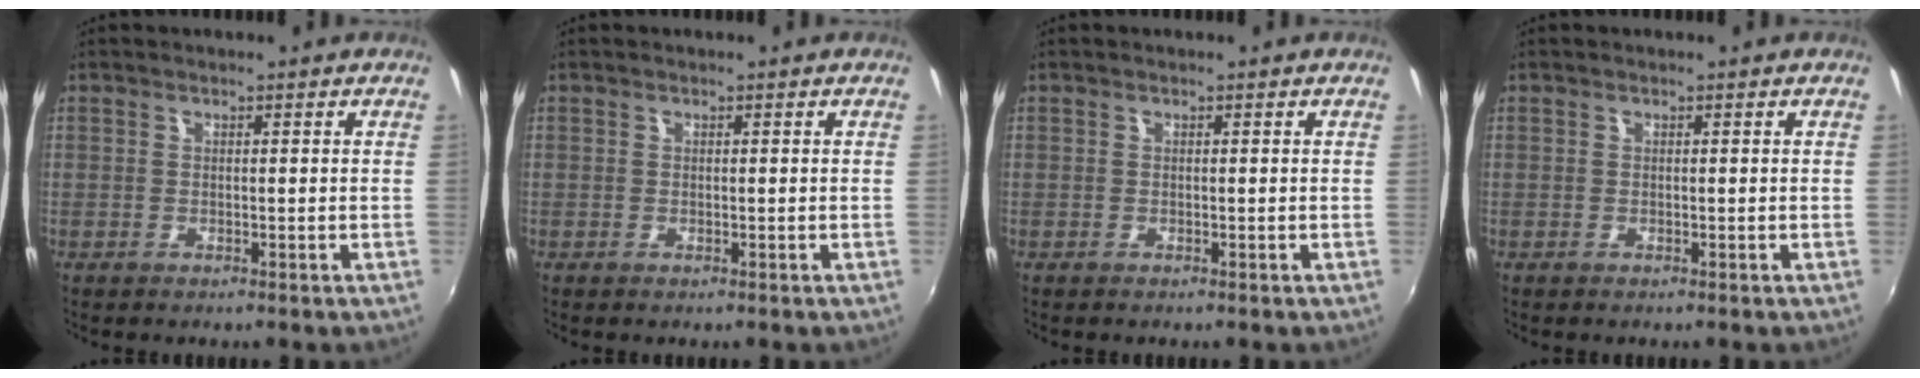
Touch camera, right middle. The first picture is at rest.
{"total": 0.0}
{"total": 0.0}
{"total": 0.0}